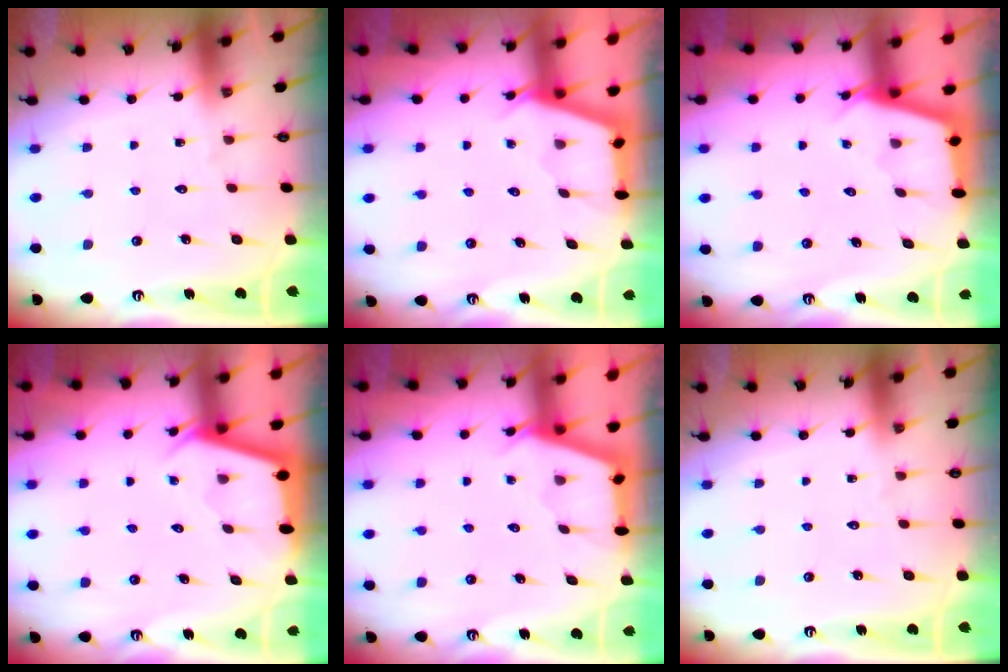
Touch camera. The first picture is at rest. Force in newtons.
{"total": 2.9, "press": 2.9, "slide": 0.3}
{"total": 2.8, "press": 2.7, "slide": 0.3}
{"total": 2.7, "press": 2.7, "slide": 0.2}
{"total": 2.9, "press": 2.9, "slide": 0.3}
{"total": 0.0}